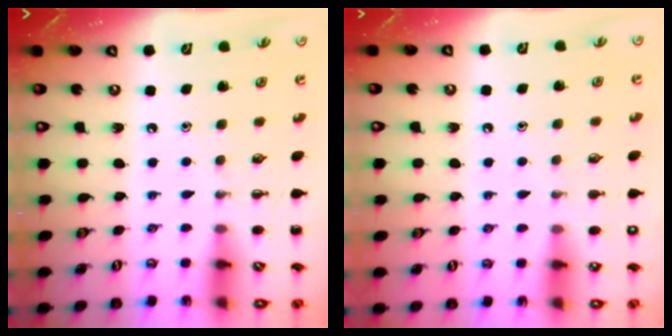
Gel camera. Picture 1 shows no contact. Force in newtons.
{"total": 1.1, "press": 1.1, "slide": 0.2}